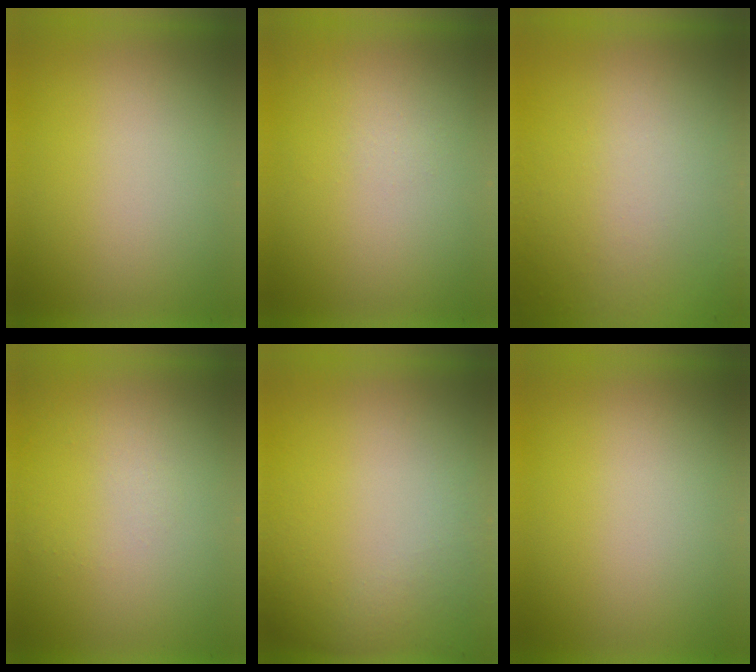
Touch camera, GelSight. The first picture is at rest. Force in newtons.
{"total": 1.3}
{"total": 5.9}
{"total": 1.1}
{"total": 5.9}
{"total": 0.0}